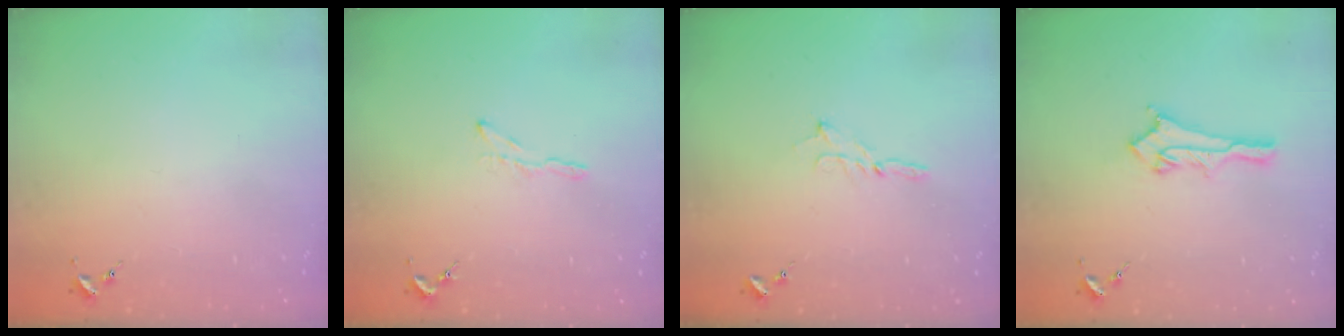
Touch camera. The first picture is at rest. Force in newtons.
{"total": 3.8, "press": 3.7, "slide": 0.4}
{"total": 2.3, "press": 2.3, "slide": 0.2}
{"total": 12.5, "press": 12.5, "slide": 1.2}